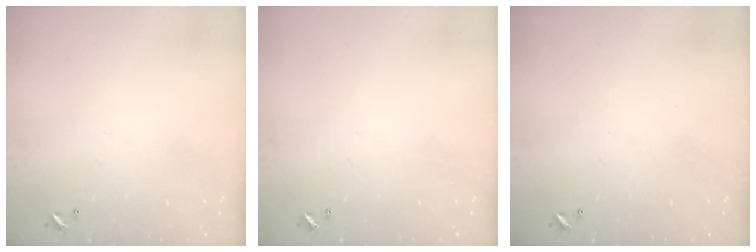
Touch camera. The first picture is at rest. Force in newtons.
{"total": 0.0}
{"total": 0.0}